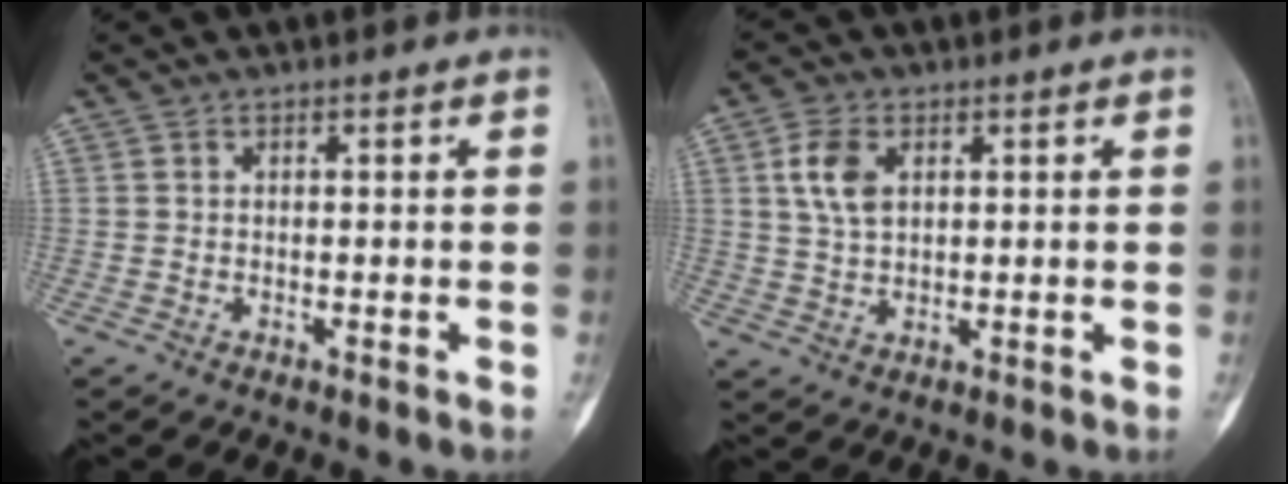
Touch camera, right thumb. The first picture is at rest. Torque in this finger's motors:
{"motor_torque": [0.81, 0.78, 0.20, -0.22, 0.22]}